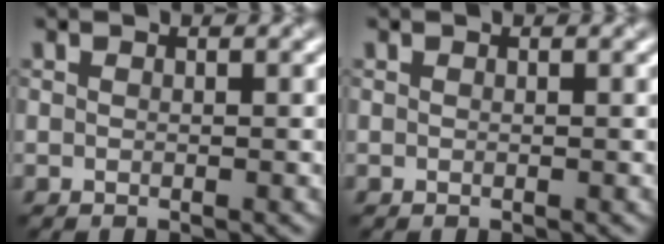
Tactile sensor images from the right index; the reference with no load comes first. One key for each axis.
{"total": 0.0}